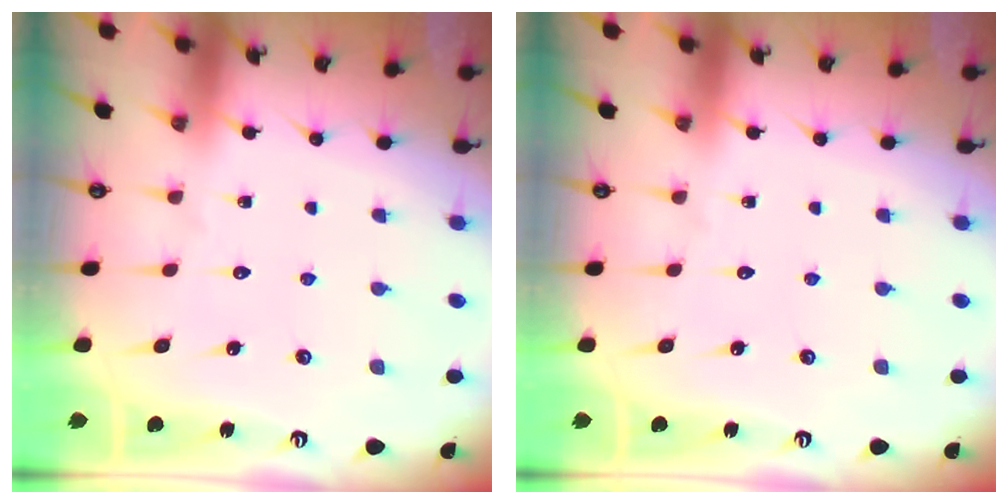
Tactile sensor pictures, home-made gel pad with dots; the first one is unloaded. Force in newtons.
{"total": 0.0}